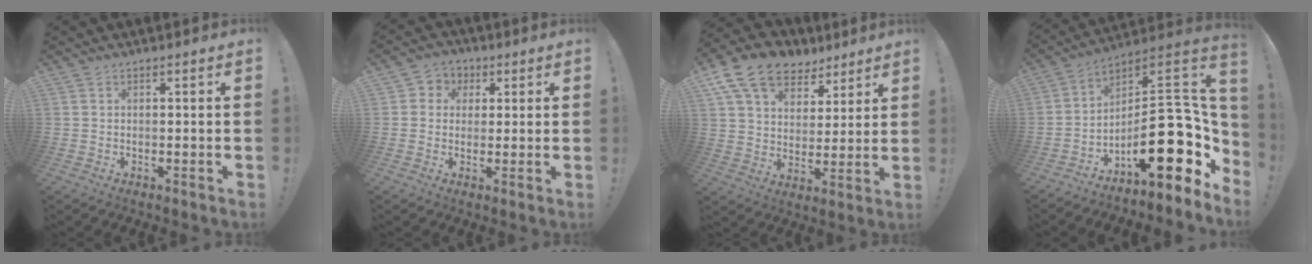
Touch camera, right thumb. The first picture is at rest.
{"total": 4.9, "force": [0.1, 4.7, 1.3], "torque": [-0.008, 0.002, 0.002]}
{"total": 15.9, "force": [10.0, 10.2, 6.9], "torque": [-0.113, -0.060, 0.189]}
{"total": 25.3, "force": [-6.4, 11.1, 21.8], "torque": [-0.306, 0.026, -0.092]}